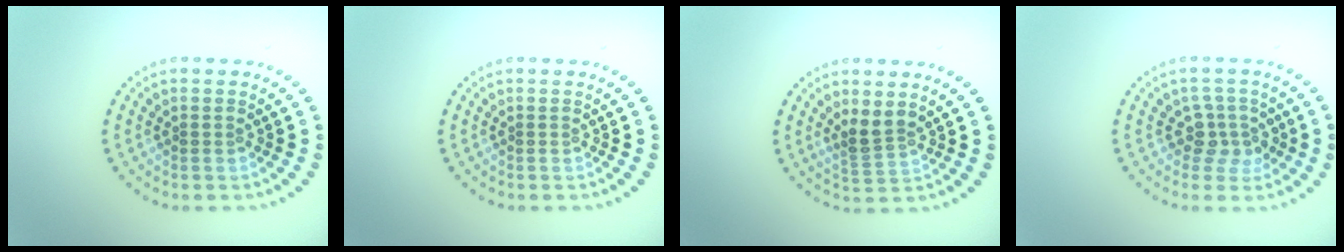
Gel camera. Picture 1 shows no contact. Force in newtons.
{"total": 0.0}
{"total": 2.3, "press": 1.7, "slide": 1.5}
{"total": 2.6, "press": 2.1, "slide": 1.5}